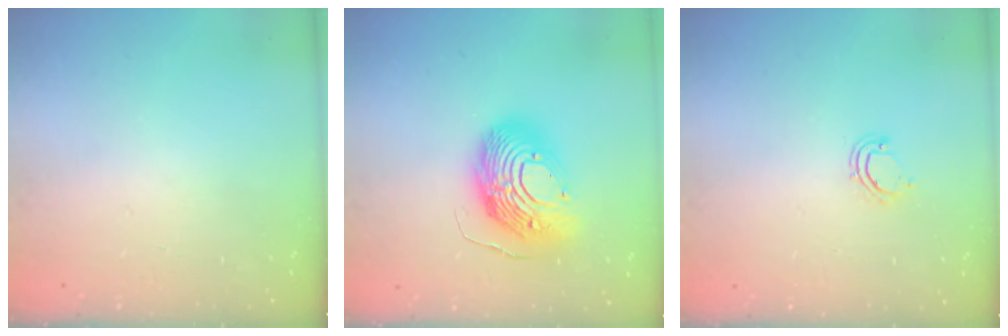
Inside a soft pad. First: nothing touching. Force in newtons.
{"total": 16.9, "press": 16.8, "slide": 1.6}
{"total": 4.6, "press": 4.6, "slide": 0.3}